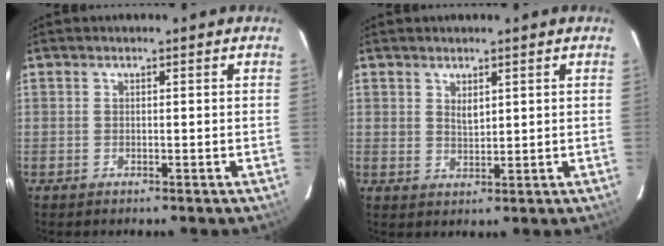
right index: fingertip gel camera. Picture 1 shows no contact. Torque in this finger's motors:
{"motor_torque": [-0.08, 0.05, 0.02, 0.03]}